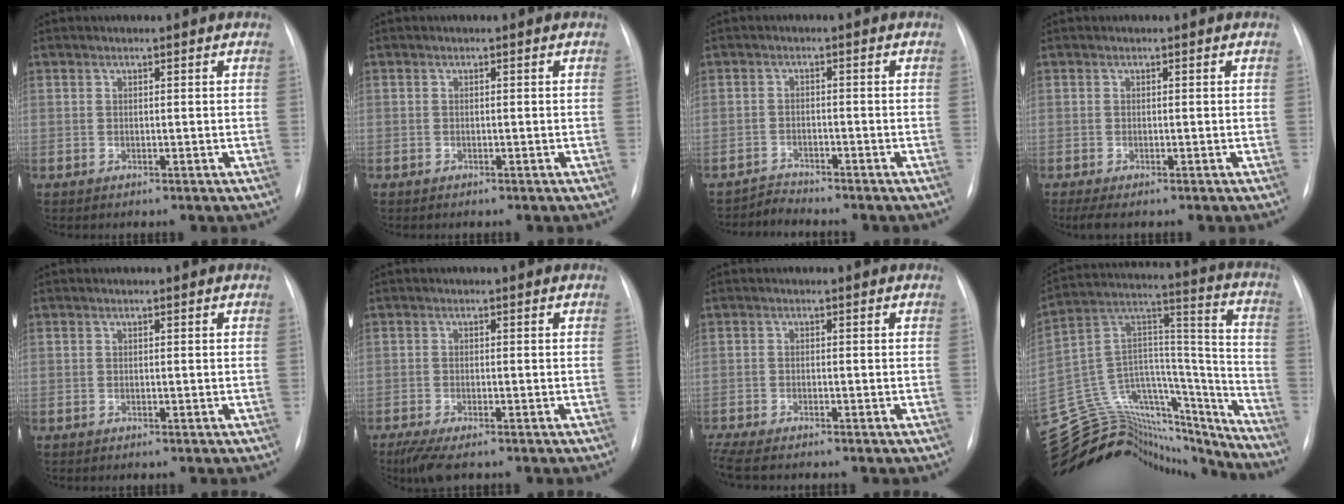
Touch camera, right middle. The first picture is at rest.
{"total": 0.0}
{"total": 2.4, "force": [-2.1, -0.3, -1.1], "torque": [0.027, -0.015, -0.039]}
{"total": 2.0, "force": [-1.4, 0.3, 1.3], "torque": [-0.024, -0.009, -0.024]}
{"total": 0.0}
{"total": 4.5, "force": [-3.3, 0.8, 2.9], "torque": [-0.057, -0.014, -0.055]}
{"total": 5.7, "force": [-4.9, 0.7, 2.9], "torque": [-0.054, -0.008, -0.081]}
{"total": 34.0, "force": [-30.8, 10.4, 10.0], "torque": [-0.194, 0.034, -0.458]}